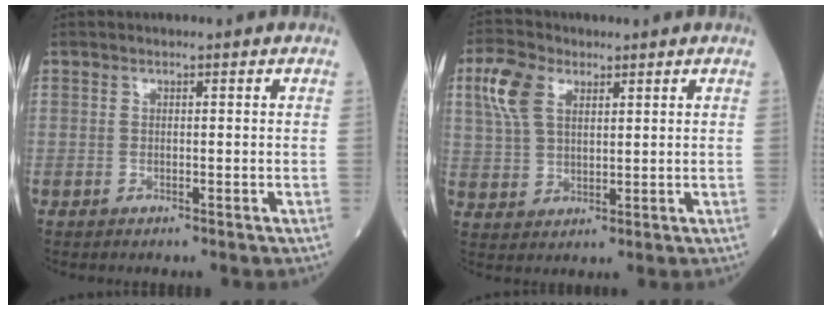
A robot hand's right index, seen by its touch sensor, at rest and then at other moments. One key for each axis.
{"total": 7.0, "fx": 3.1, "fy": 3.9, "fz": 4.9, "tx": -0.119, "ty": 0.019, "tz": 0.064}